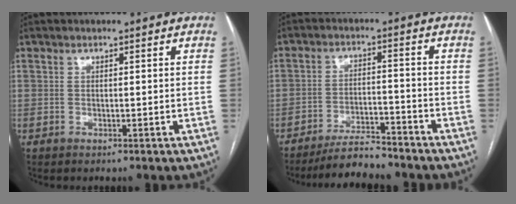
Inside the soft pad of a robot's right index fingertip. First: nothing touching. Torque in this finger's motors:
{"motor_torque": [-0.86, -0.55, -0.33, -0.10]}